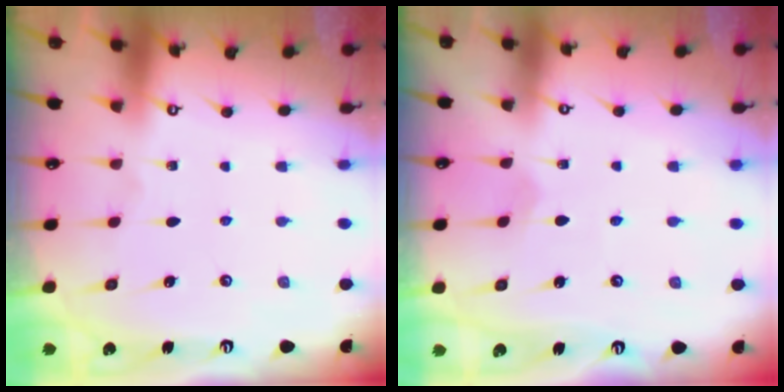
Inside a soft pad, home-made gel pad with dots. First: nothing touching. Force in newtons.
{"total": 0.9, "press": 0.9, "slide": 0.0}